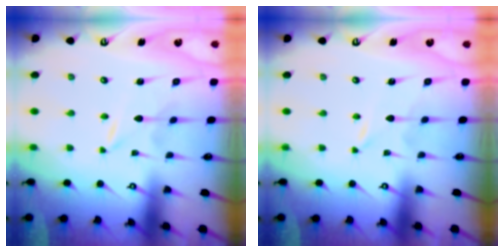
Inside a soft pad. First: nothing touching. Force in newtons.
{"total": 0.0}